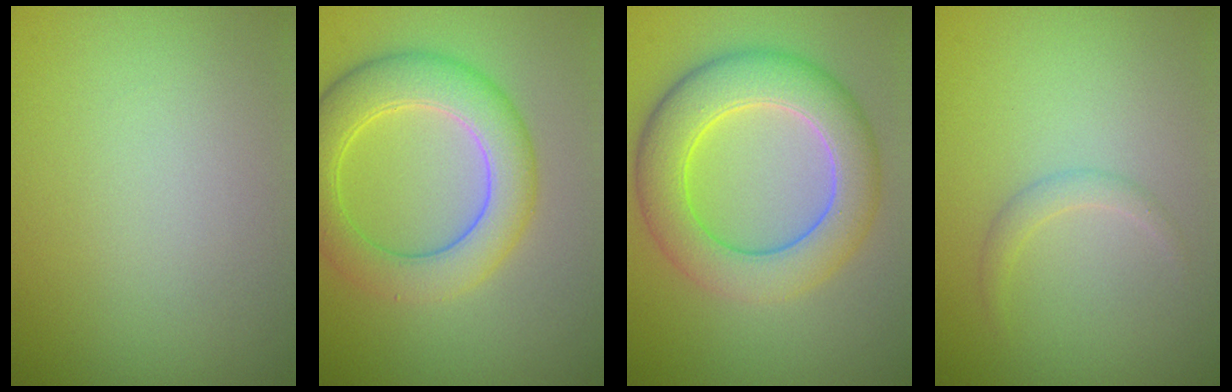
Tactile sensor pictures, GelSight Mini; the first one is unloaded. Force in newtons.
{"total": 6.4, "press": 6.4, "slide": 0.2}
{"total": 7.6, "press": 7.6, "slide": 0.5}
{"total": 1.2, "press": 1.2, "slide": 0.1}